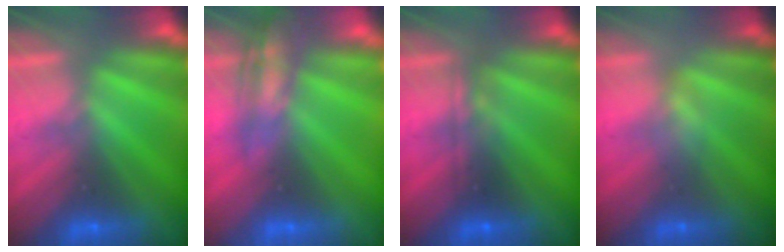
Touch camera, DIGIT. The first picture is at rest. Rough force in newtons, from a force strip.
{"total": 2.6}
{"total": 2.3}
{"total": 2.4}